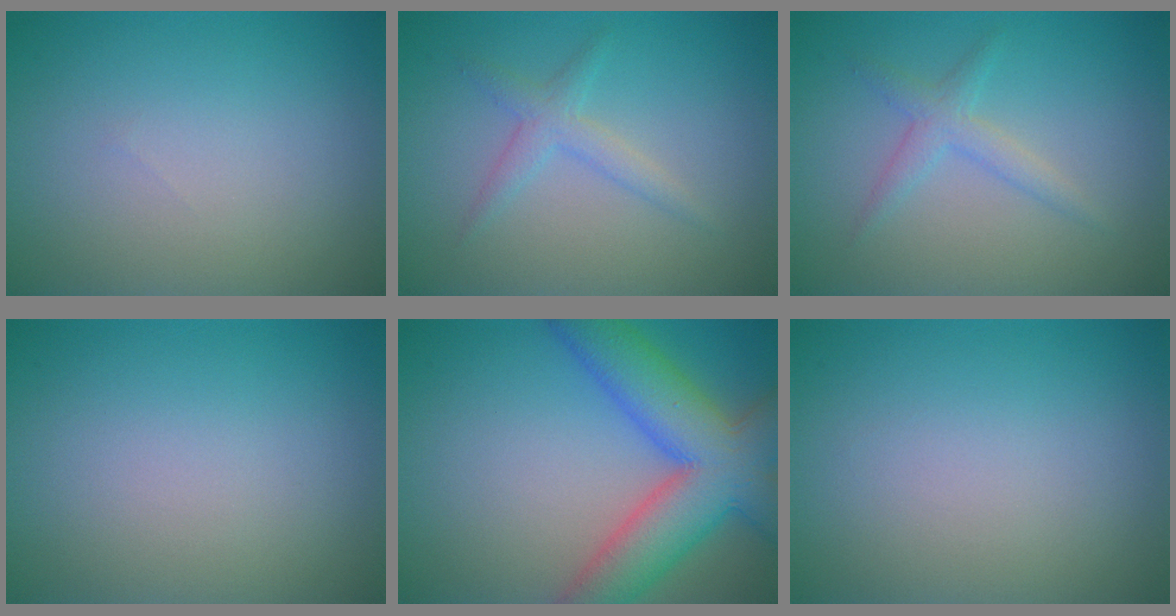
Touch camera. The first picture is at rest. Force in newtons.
{"total": 2.0, "press": 2.0, "slide": 0.1}
{"total": 2.0, "press": 2.0, "slide": 0.1}
{"total": 0.0}
{"total": 9.6, "press": 9.6, "slide": 0.4}
{"total": 0.0}